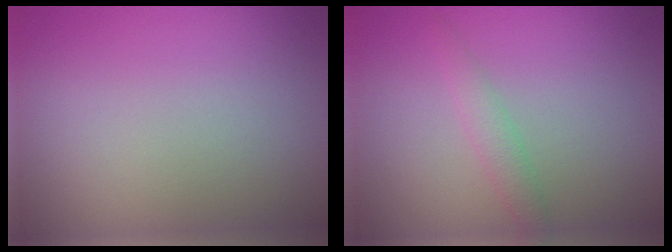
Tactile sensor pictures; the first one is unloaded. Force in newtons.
{"total": 1.7, "press": 1.7, "slide": 0.1}